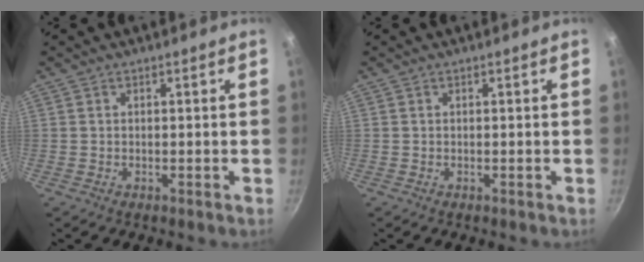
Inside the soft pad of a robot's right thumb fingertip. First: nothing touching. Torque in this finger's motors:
{"motor_torque": [-0.11, 0.08, 0.20, 0.07, 0.04]}